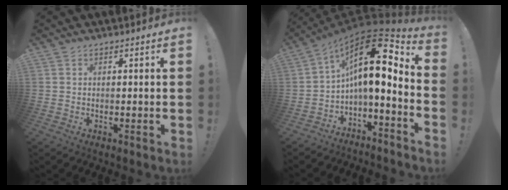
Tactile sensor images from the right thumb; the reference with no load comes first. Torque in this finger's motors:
{"motor_torque": [2.57, 2.47, 1.51, -1.26, 0.13]}